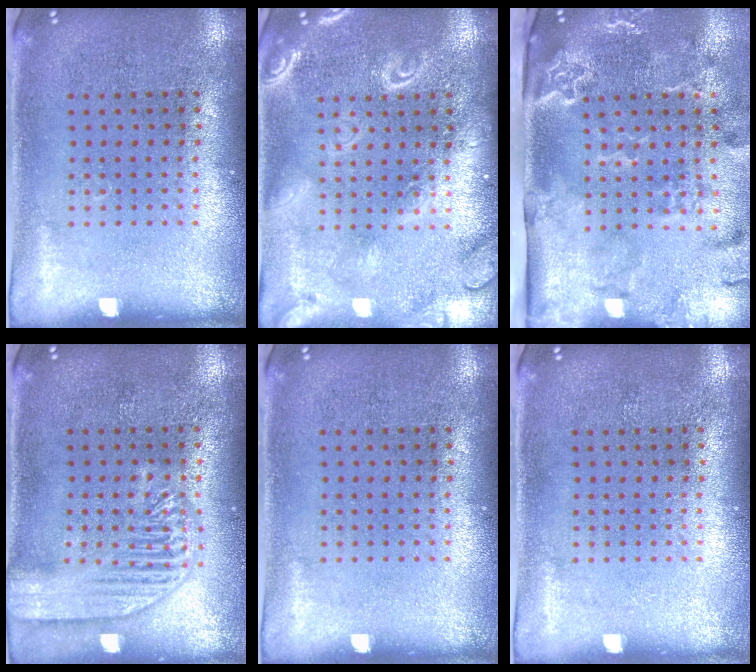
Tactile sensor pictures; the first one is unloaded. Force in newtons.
{"total": 3.9, "press": 3.9, "slide": 0.5}
{"total": 3.2, "press": 2.4, "slide": 2.2}
{"total": 3.5, "press": 3.4, "slide": 0.4}
{"total": 0.0}
{"total": 0.0}